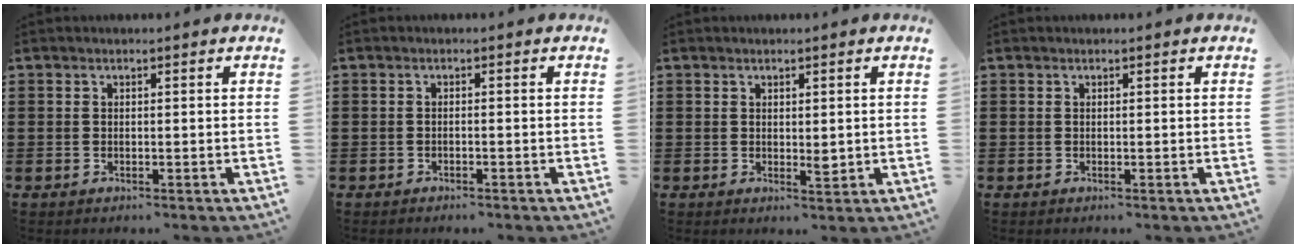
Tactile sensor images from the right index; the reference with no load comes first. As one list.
[{"total": 0.8, "force": [-0.7, 0.0, 0.2], "torque": [-0.005, -0.001, -0.015]}, {"total": 1.6, "force": [0.2, 0.8, 1.3], "torque": [-0.024, 0.000, 0.005]}, {"total": 0.0}]